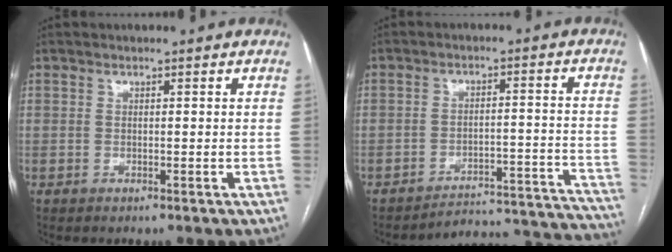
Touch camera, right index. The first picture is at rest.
{"total": 20.4, "force": [-20.2, 1.7, 2.6], "torque": [0.003, 0.029, -0.247]}